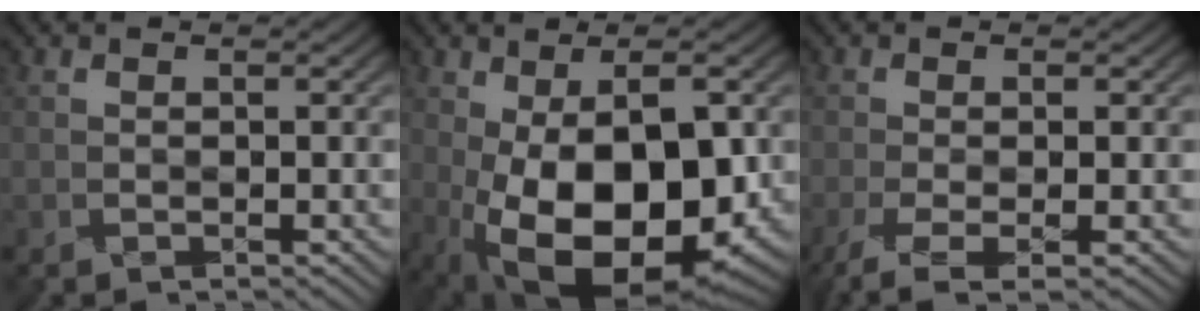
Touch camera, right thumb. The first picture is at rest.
{"total": 17.0, "force": [-3.8, 8.4, 14.3], "torque": [-0.227, -0.029, -0.052]}
{"total": 4.0, "force": [-2.2, 0.8, 3.2], "torque": [-0.074, -0.005, -0.041]}